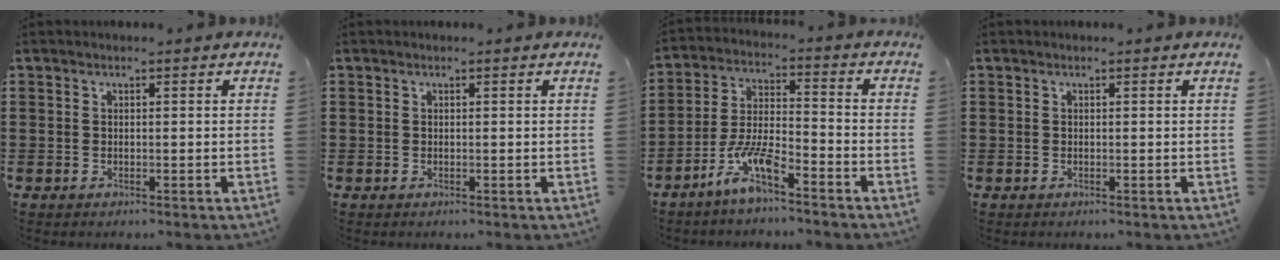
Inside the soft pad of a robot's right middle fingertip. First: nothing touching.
{"total": 0.0}
{"total": 7.5, "force": [-5.3, 1.5, 5.1], "torque": [-0.118, -0.006, -0.105]}
{"total": 0.0}